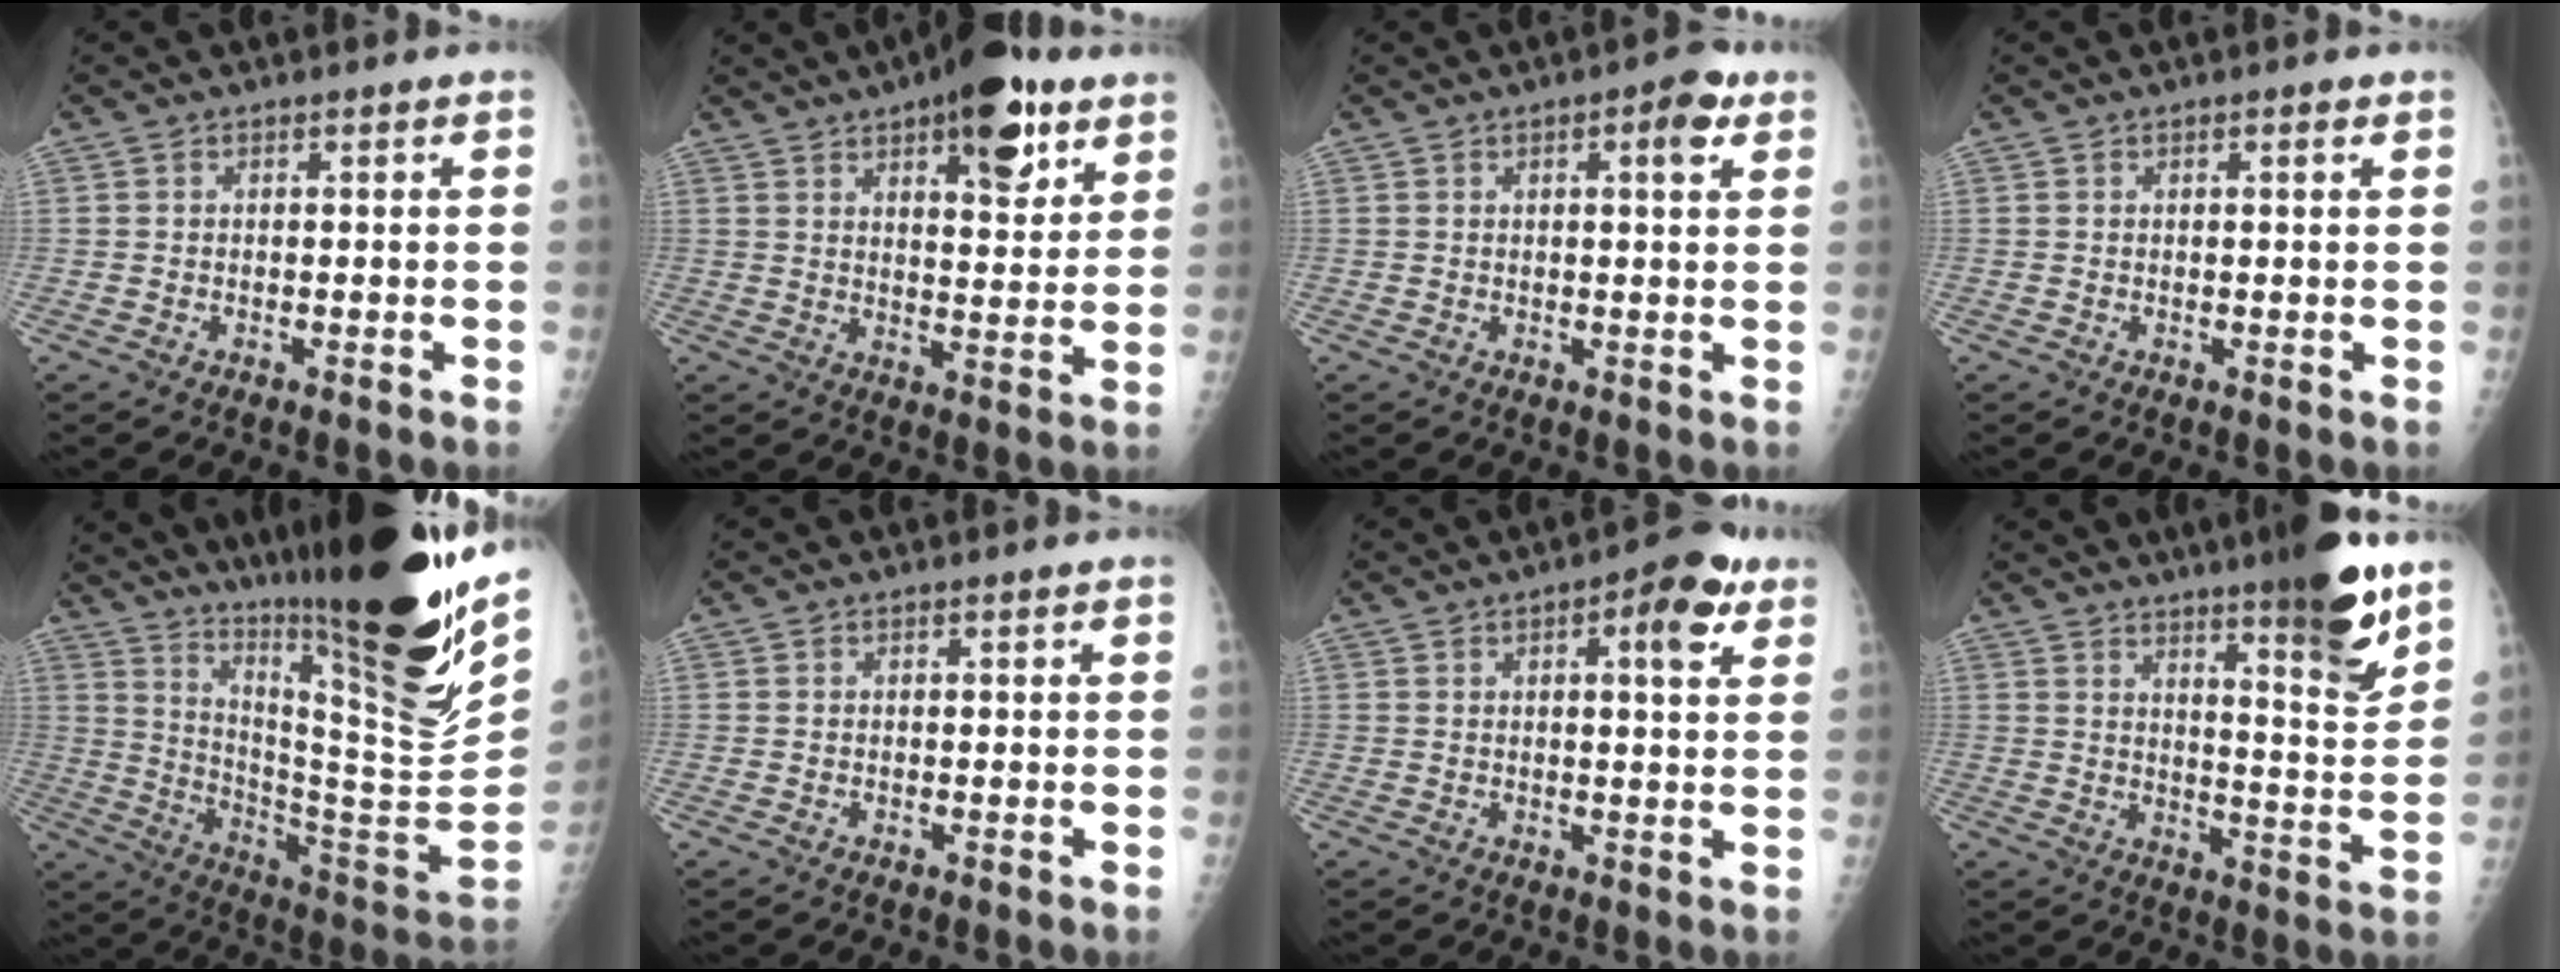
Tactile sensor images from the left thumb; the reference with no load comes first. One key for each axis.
{"total": 14.7, "fx": 8.4, "fy": 5.6, "fz": 10.7, "tx": -0.117, "ty": -0.034, "tz": 0.119}
{"total": 4.8, "fx": 2.3, "fy": 1.5, "fz": 3.9, "tx": -0.045, "ty": -0.005, "tz": 0.025}
{"total": 1.2, "fx": 0.7, "fy": 0.3, "fz": 0.9, "tx": -0.010, "ty": -0.001, "tz": 0.008}
{"total": 32.9, "fx": 22.4, "fy": 4.2, "fz": 23.8, "tx": -0.348, "ty": -0.110, "tz": 0.346}
{"total": 0.0}
{"total": 8.1, "fx": 3.7, "fy": 2.6, "fz": 6.7, "tx": -0.075, "ty": -0.005, "tz": 0.043}
{"total": 14.6, "fx": 9.8, "fy": 2.2, "fz": 10.6, "tx": -0.130, "ty": -0.067, "tz": 0.147}